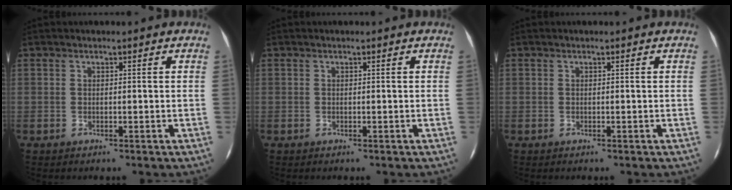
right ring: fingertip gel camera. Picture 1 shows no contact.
{"total": 0.0}
{"total": 0.0}